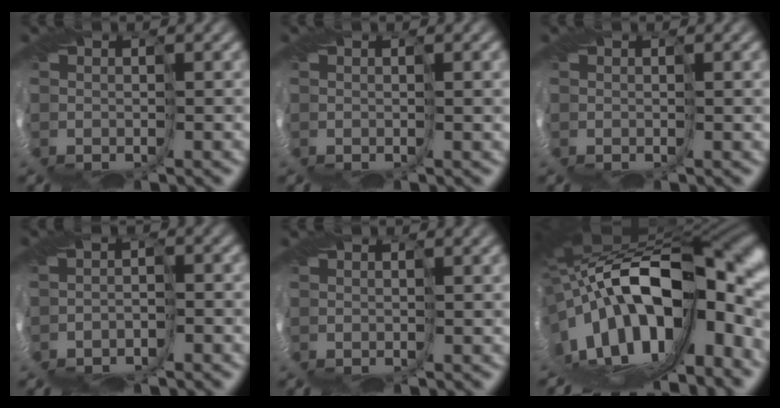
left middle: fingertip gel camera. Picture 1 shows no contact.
{"total": 1.9, "force": [0.5, 0.5, 1.8], "torque": [-0.031, 0.001, 0.009]}
{"total": 1.1, "force": [0.3, 0.2, 1.0], "torque": [-0.022, -0.002, 0.006]}
{"total": 2.3, "force": [-2.1, 0.2, 0.8], "torque": [-0.017, -0.002, -0.045]}
{"total": 1.2, "force": [0.4, 0.2, 1.1], "torque": [-0.022, 0.000, 0.008]}
{"total": 19.0, "force": [-1.5, 8.8, 16.8], "torque": [-0.293, -0.008, -0.028]}